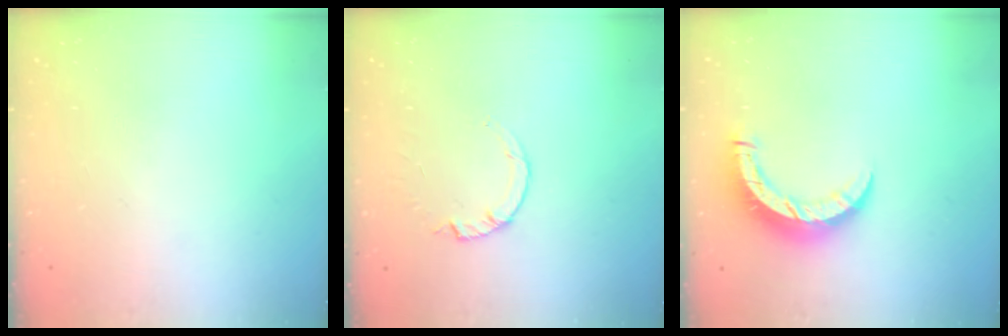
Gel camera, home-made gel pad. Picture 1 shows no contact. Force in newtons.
{"total": 1.0, "press": 0.9, "slide": 0.3}
{"total": 10.2, "press": 10.1, "slide": 1.0}